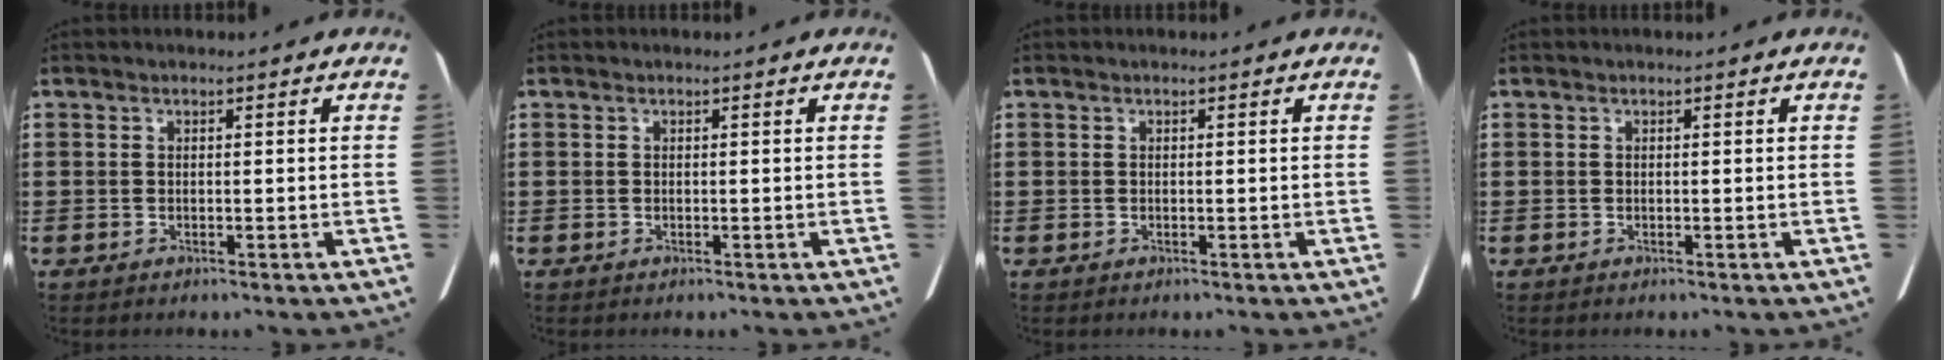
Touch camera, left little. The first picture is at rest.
{"total": 0.0}
{"total": 0.0}
{"total": 0.0}